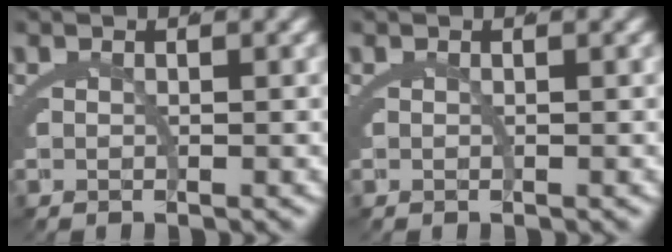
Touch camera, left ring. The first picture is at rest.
{"total": 0.0}